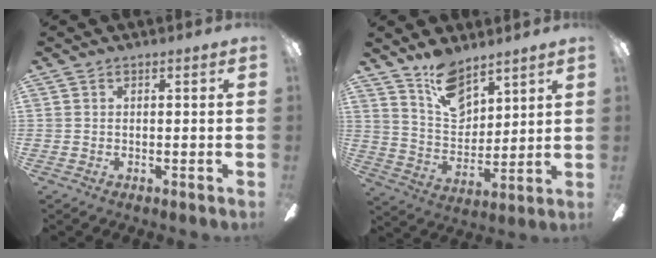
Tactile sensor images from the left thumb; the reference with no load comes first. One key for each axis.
{"total": 12.2, "fx": 9.3, "fy": 6.2, "fz": 5.0, "tx": -0.090, "ty": -0.053, "tz": 0.175}